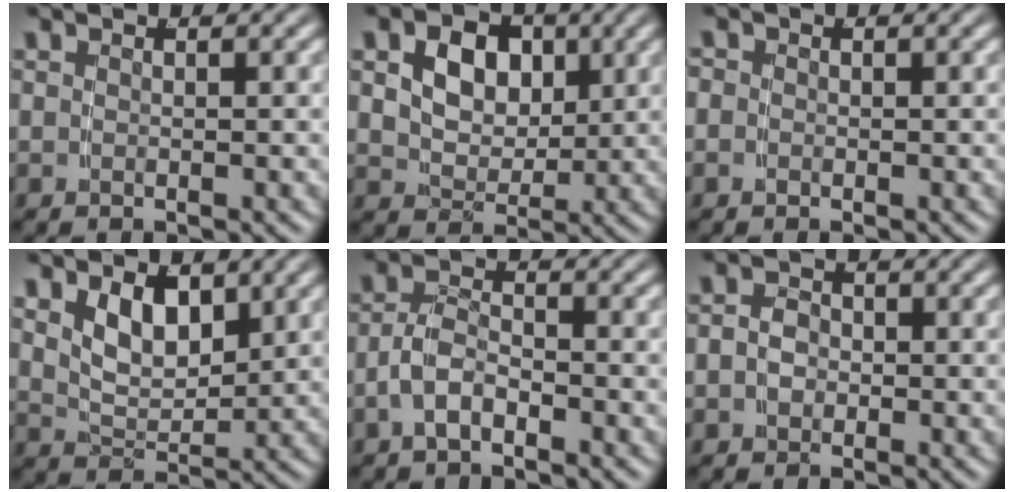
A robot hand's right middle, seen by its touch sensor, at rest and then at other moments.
{"total": 6.5, "force": [1.8, 4.9, 3.9], "torque": [-0.076, -0.014, 0.035]}
{"total": 1.1, "force": [-0.3, 1.0, 0.2], "torque": [-0.008, -0.002, -0.010]}
{"total": 4.3, "force": [1.8, 2.4, 3.1], "torque": [-0.058, -0.014, 0.038]}
{"total": 3.0, "force": [-1.8, 1.6, 1.9], "torque": [-0.042, -0.007, -0.029]}
{"total": 2.6, "force": [-0.6, 2.3, 1.1], "torque": [-0.033, -0.015, -0.007]}